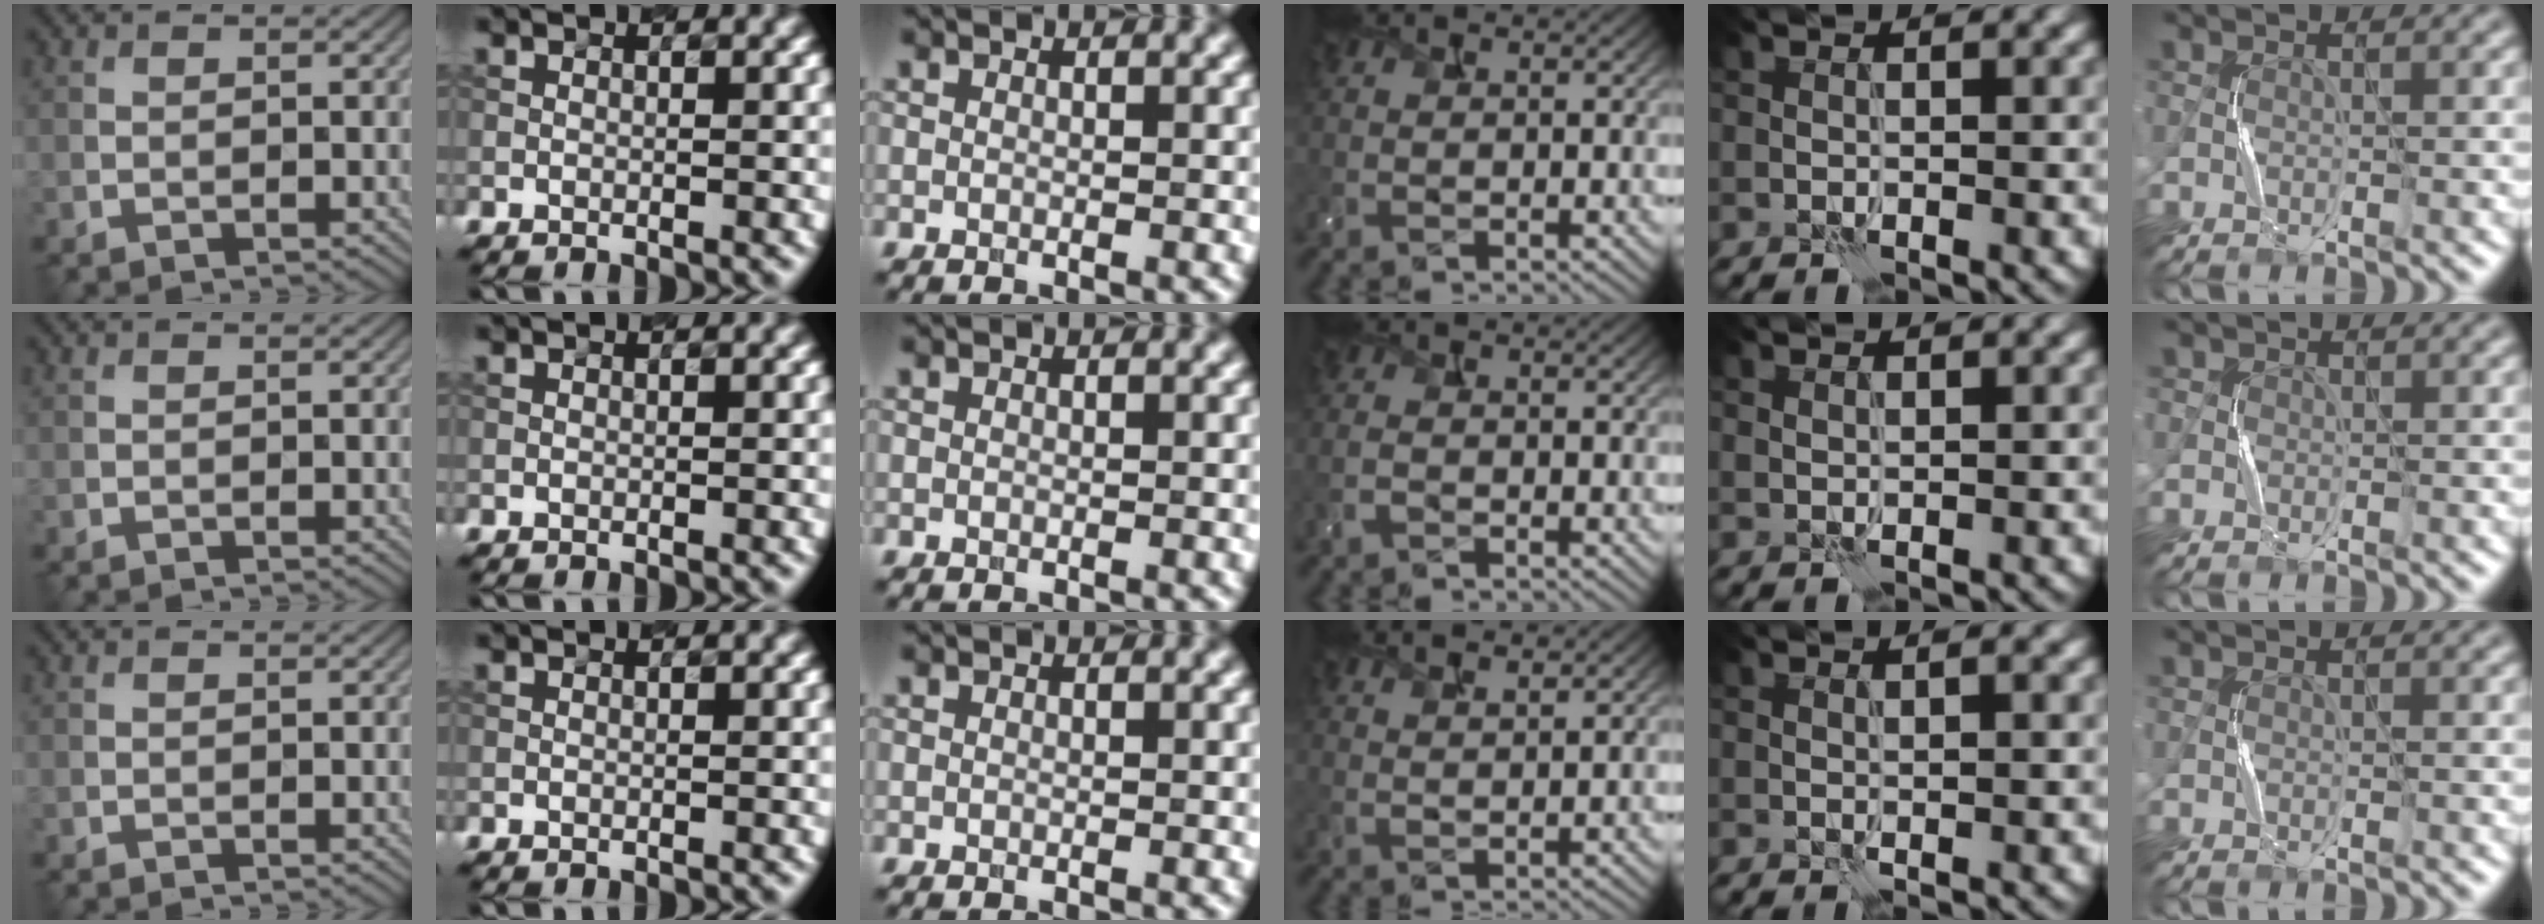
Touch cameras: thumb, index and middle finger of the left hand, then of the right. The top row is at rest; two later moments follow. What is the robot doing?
{"motion": "squeeze", "object": "bubble wrap"}